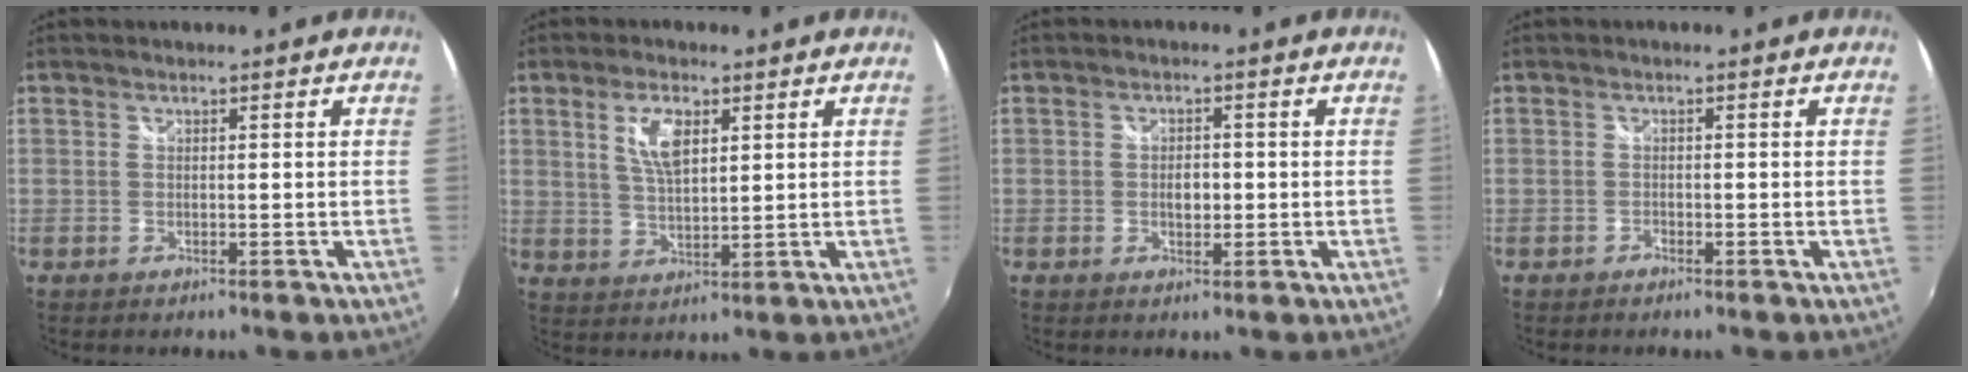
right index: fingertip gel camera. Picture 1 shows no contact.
{"total": 6.4, "force": [2.6, 2.8, 5.1], "torque": [-0.096, 0.004, 0.053]}
{"total": 2.7, "force": [-0.3, 1.7, 2.0], "torque": [-0.034, 0.001, -0.006]}
{"total": 0.8, "force": [-0.6, 0.4, 0.0], "torque": [-0.003, 0.000, -0.013]}